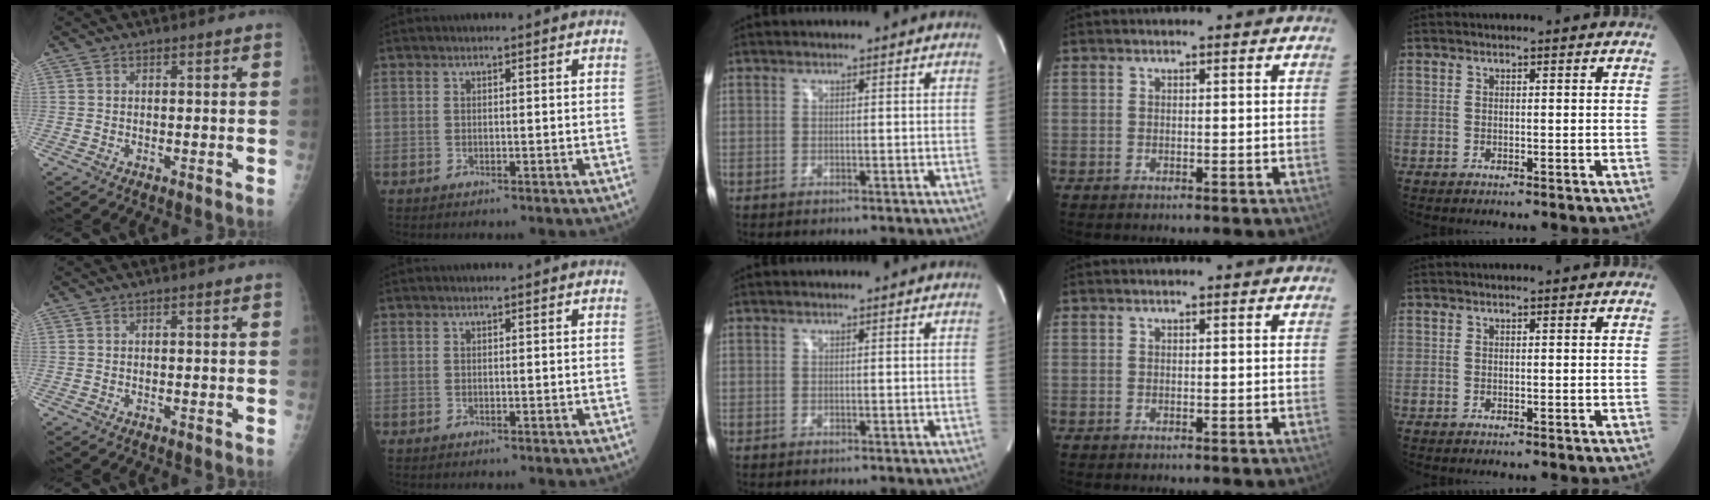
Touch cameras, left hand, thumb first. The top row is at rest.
{}